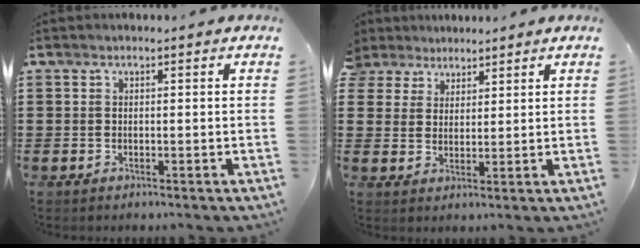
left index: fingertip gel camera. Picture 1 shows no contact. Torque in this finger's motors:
{"motor_torque": [2.14, 0.00, 1.05, 0.21]}